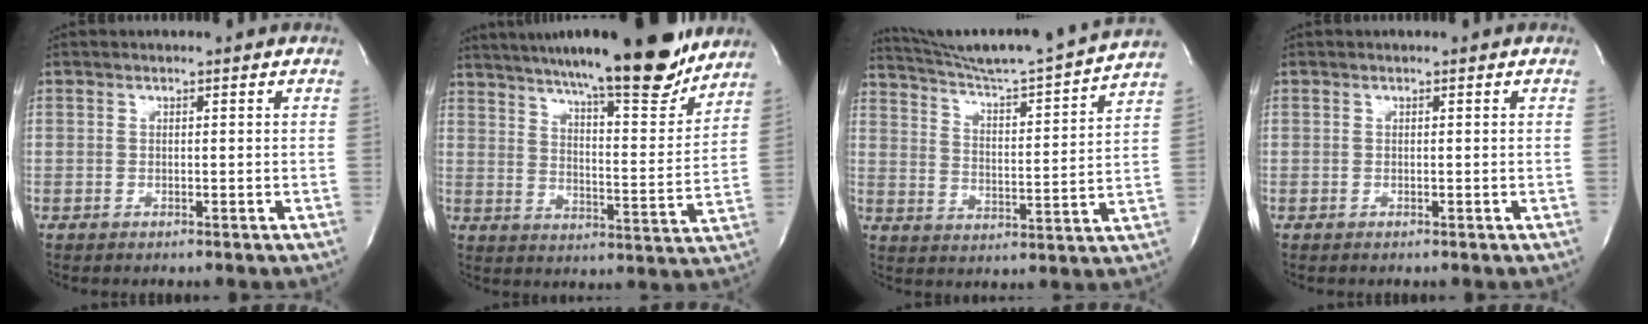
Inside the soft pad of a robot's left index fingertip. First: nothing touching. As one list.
[{"total": 21.5, "force": [18.1, 2.4, 11.2], "torque": [-0.177, -0.017, 0.252]}, {"total": 18.8, "force": [17.4, -2.0, 6.7], "torque": [-0.116, -0.048, 0.248]}, {"total": 0.0}]